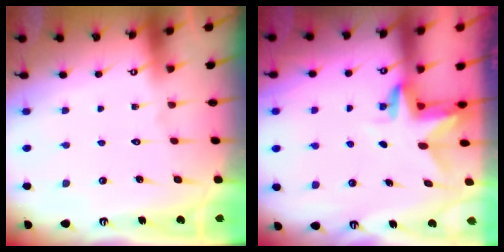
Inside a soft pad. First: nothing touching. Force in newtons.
{"total": 3.0, "press": 3.0, "slide": 0.2}